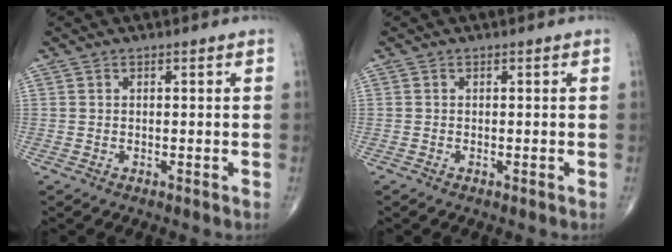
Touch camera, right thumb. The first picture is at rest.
{"total": 0.0}